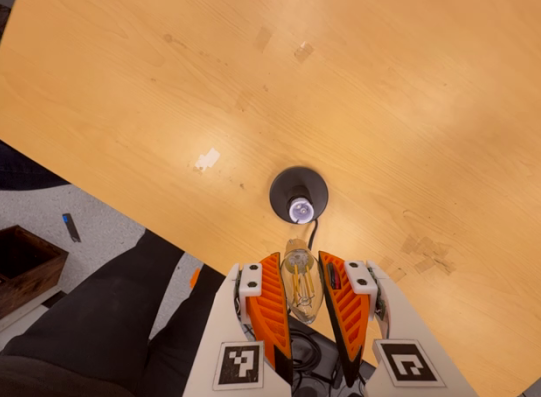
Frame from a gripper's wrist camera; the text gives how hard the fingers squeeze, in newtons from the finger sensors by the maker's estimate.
{"total": 12.9, "left": 12.9, "right": 12.9}